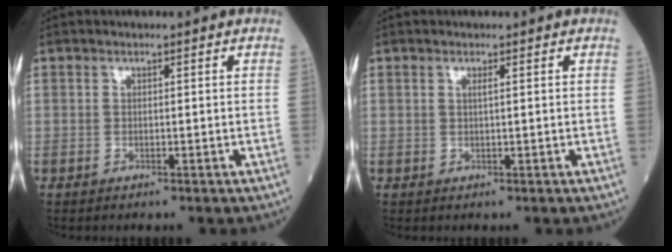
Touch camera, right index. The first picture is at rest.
{"total": 0.7, "force": [0.2, -0.1, 0.6], "torque": [-0.017, 0.001, 0.005]}